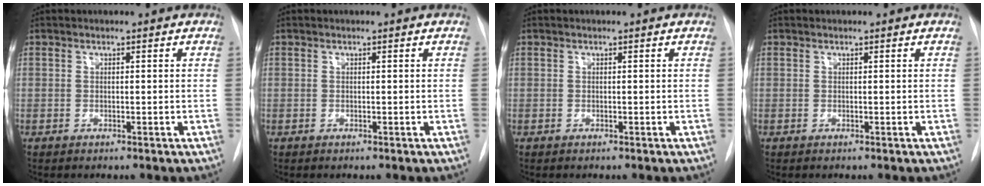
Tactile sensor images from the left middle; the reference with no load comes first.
{"total": 0.0}
{"total": 0.0}
{"total": 0.0}